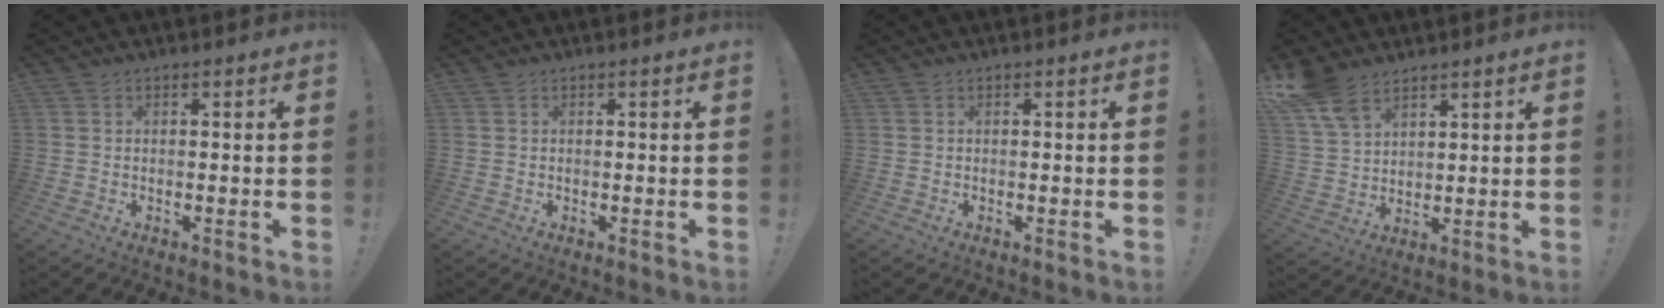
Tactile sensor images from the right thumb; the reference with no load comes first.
{"total": 0.0}
{"total": 0.0}
{"total": 9.5, "force": [7.0, 4.9, 4.3], "torque": [-0.081, -0.037, 0.138]}